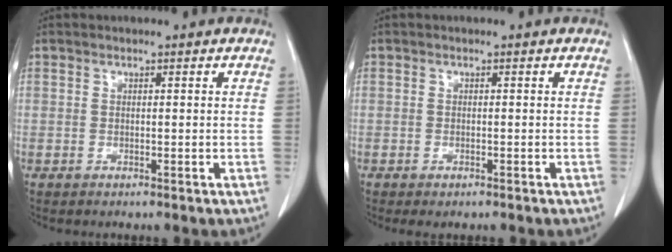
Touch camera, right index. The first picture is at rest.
{"total": 1.0, "force": [-0.7, 0.4, 0.6], "torque": [-0.006, -0.001, -0.002]}